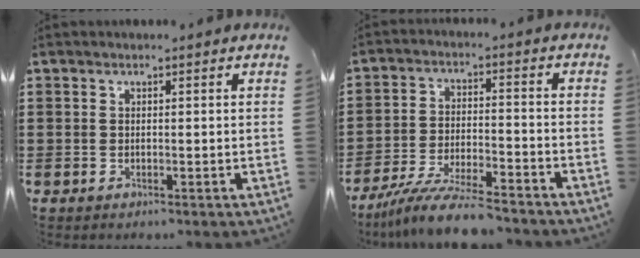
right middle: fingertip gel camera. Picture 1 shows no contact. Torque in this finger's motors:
{"motor_torque": [1.47, 0.67, 0.51, 0.21]}